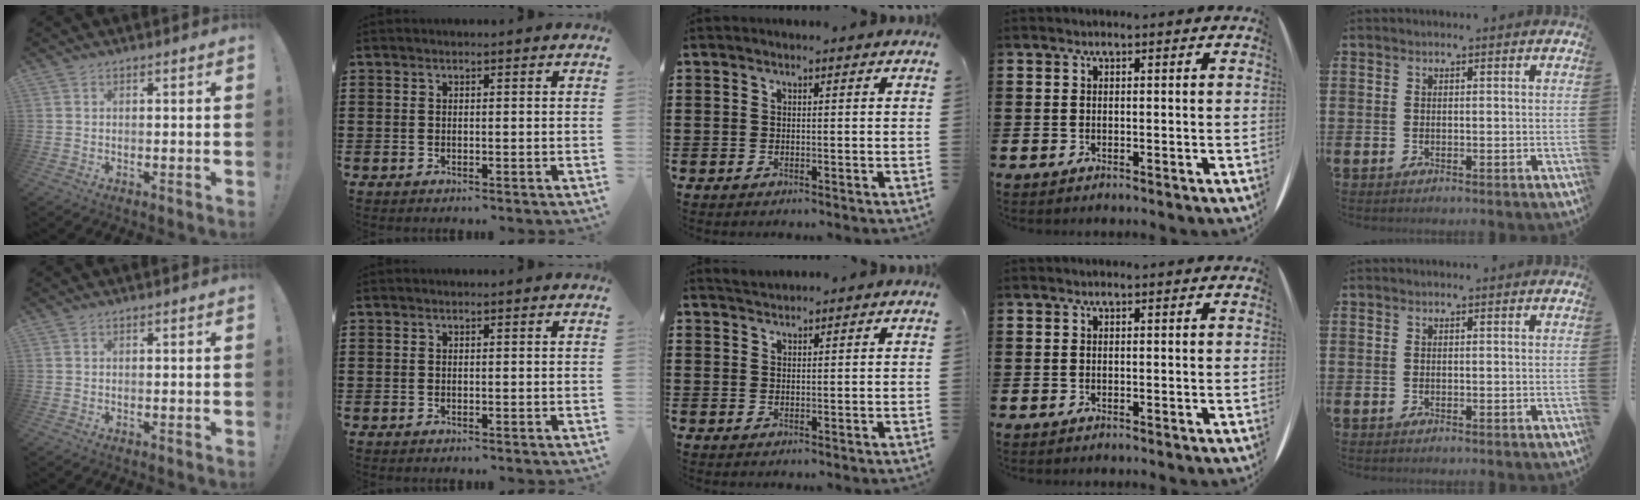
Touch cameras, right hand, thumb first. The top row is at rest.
{"middle": {"total": 1.6, "force": [1.5, 0.3, 0.1], "torque": [-0.006, 0.003, 0.030]}}